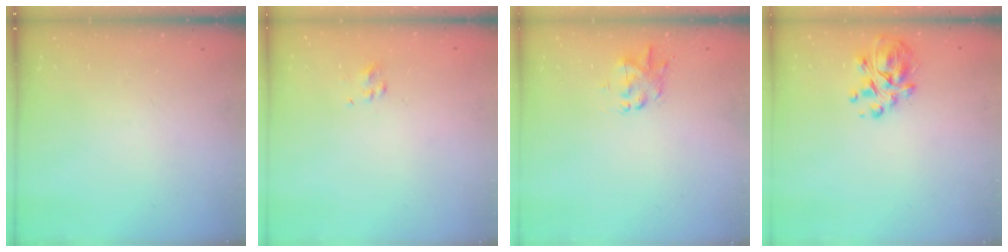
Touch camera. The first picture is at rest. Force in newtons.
{"total": 2.3, "press": 2.1, "slide": 1.1}
{"total": 1.4, "press": 1.3, "slide": 0.5}
{"total": 8.3, "press": 7.8, "slide": 2.7}